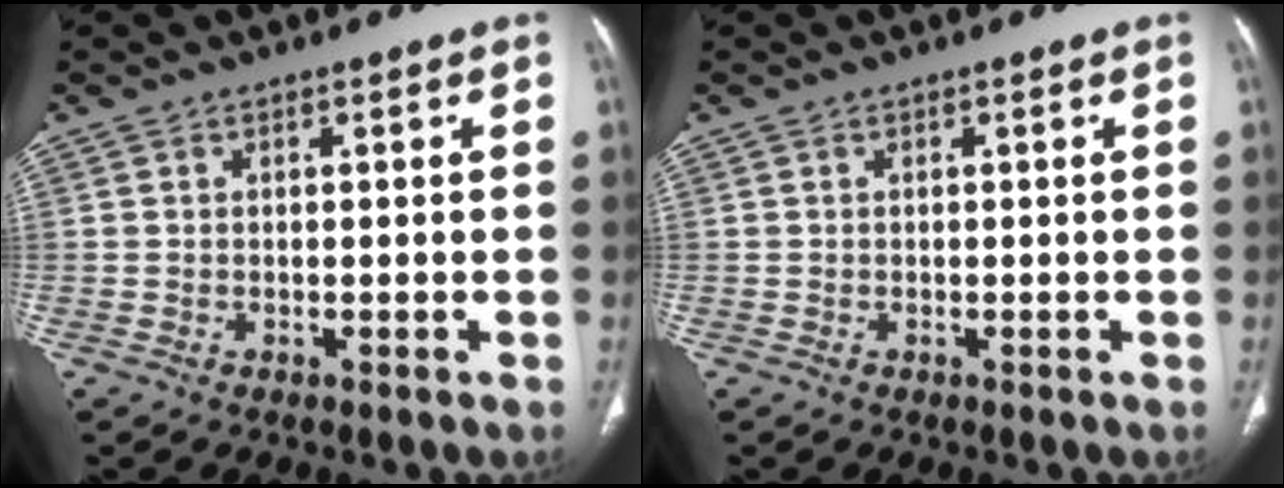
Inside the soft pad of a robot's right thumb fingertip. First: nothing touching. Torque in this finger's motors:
{"motor_torque": [0.00, 0.00, -0.07, 0.05, 0.02]}